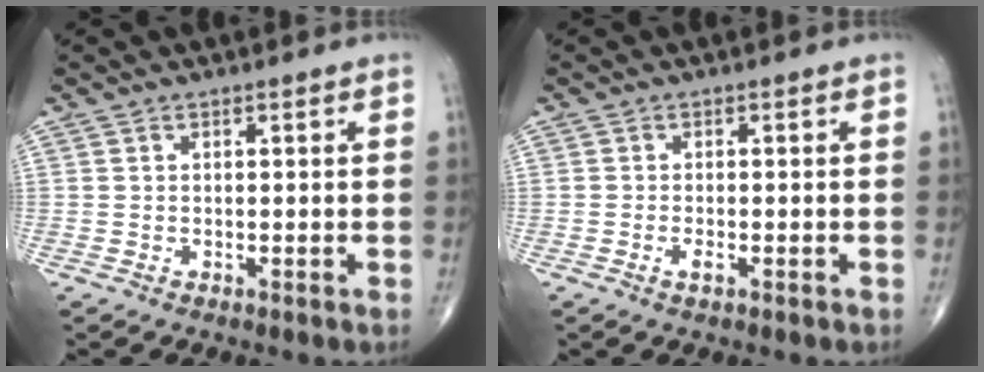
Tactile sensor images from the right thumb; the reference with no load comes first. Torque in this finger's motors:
{"motor_torque": [-0.18, -0.04, -0.36, -0.15, 0.07]}